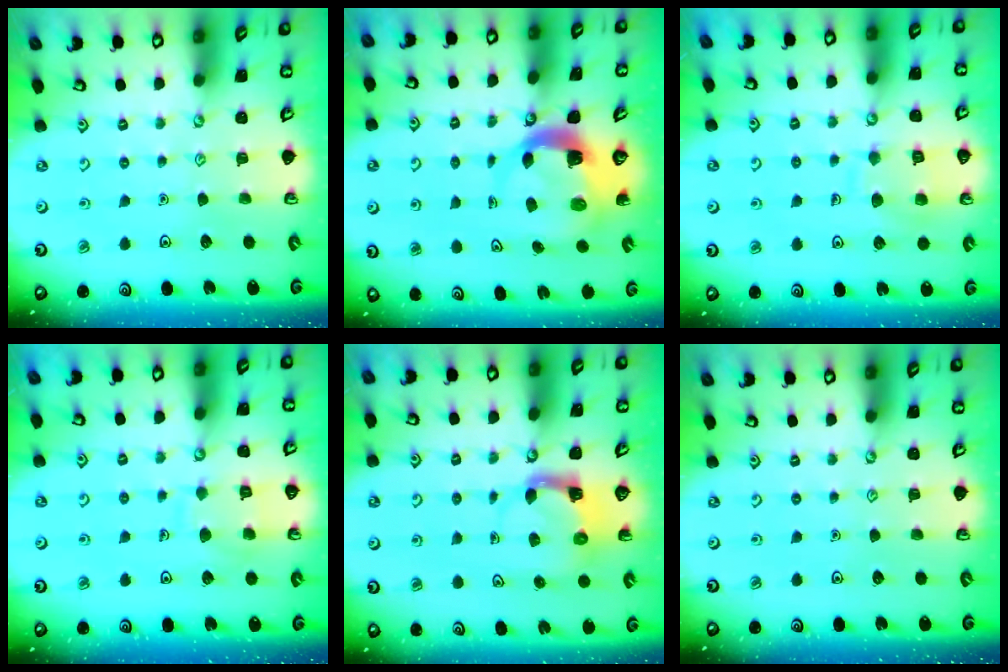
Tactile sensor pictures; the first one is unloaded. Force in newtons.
{"total": 5.6, "press": 5.6, "slide": 0.8}
{"total": 10.6, "press": 10.6, "slide": 0.9}
{"total": 8.0, "press": 8.0, "slide": 0.8}
{"total": 3.9, "press": 3.9, "slide": 0.7}
{"total": 0.0}